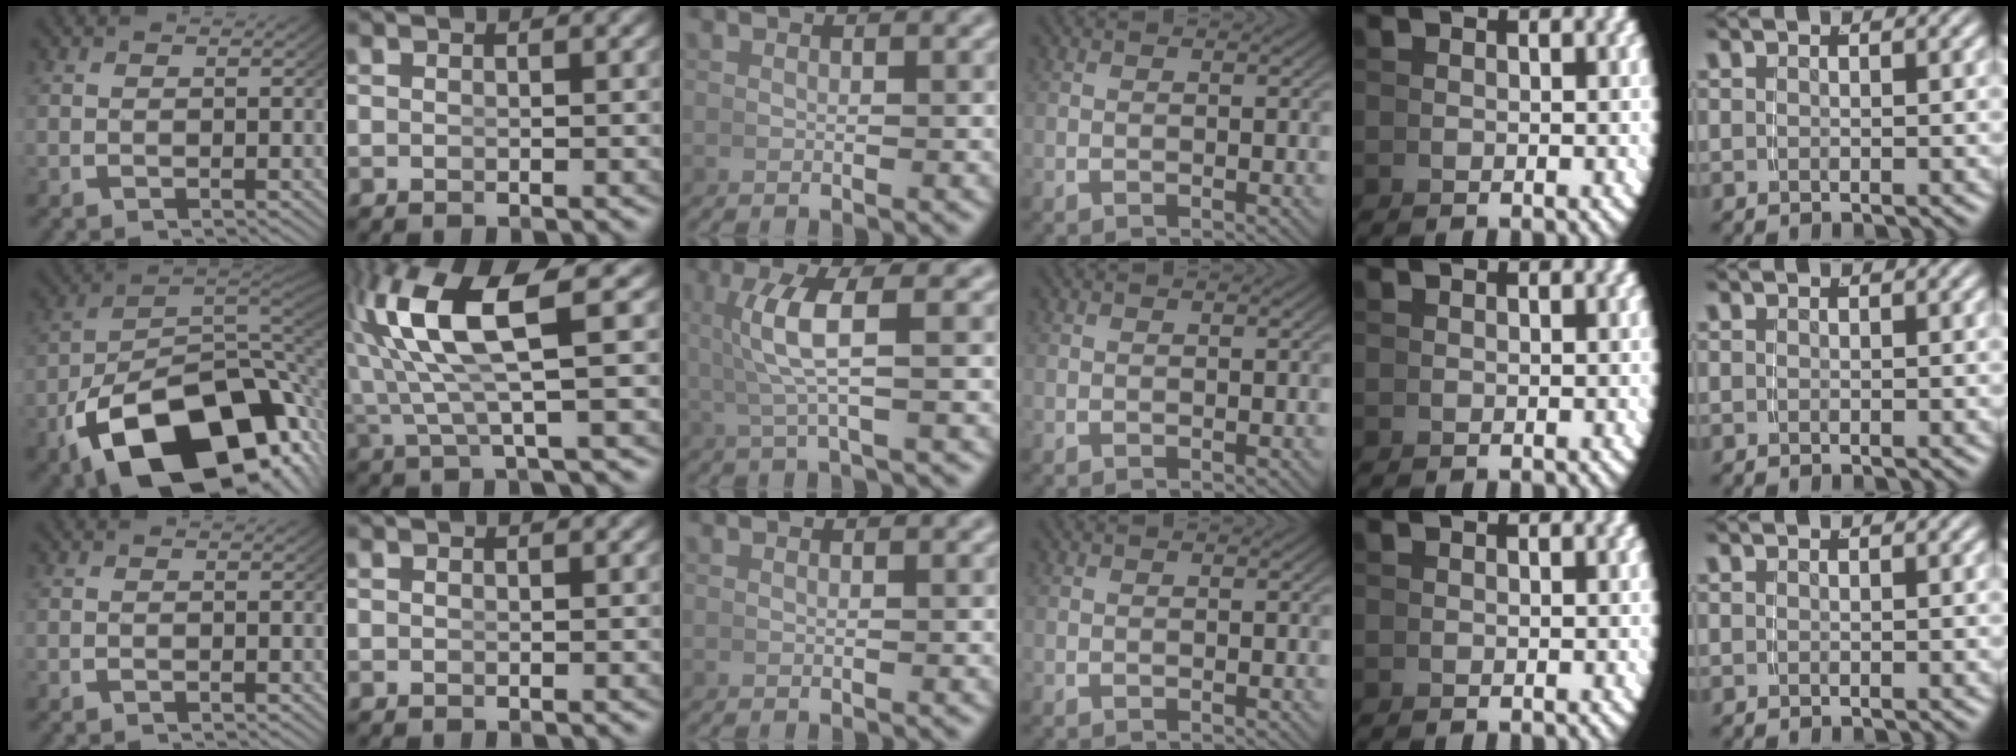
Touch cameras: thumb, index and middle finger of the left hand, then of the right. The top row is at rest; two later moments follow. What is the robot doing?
{"motion": "lift_and_place", "object": "bowl"}